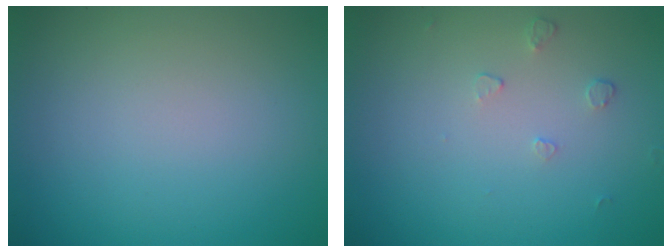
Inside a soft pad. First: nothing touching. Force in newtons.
{"total": 0.6, "press": 0.4, "slide": 0.5}